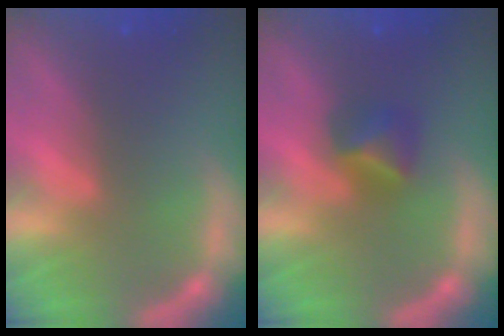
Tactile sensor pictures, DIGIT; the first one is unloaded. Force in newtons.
{"total": 2.4}